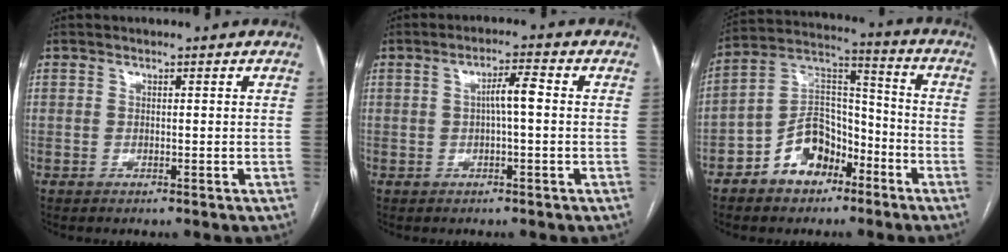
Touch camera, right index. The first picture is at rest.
{"total": 3.6, "force": [0.1, 0.5, 3.6], "torque": [-0.061, 0.010, 0.003]}
{"total": 11.1, "force": [-6.0, 7.2, 5.8], "torque": [-0.115, 0.036, -0.105]}